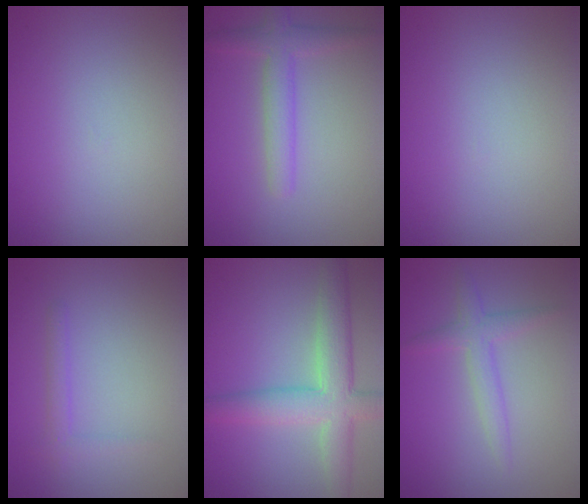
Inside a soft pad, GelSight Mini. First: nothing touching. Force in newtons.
{"total": 3.0, "press": 3.0, "slide": 0.1}
{"total": 0.0}
{"total": 1.1, "press": 1.1, "slide": 0.1}
{"total": 6.1, "press": 6.1, "slide": 0.3}
{"total": 2.3, "press": 2.3, "slide": 0.1}